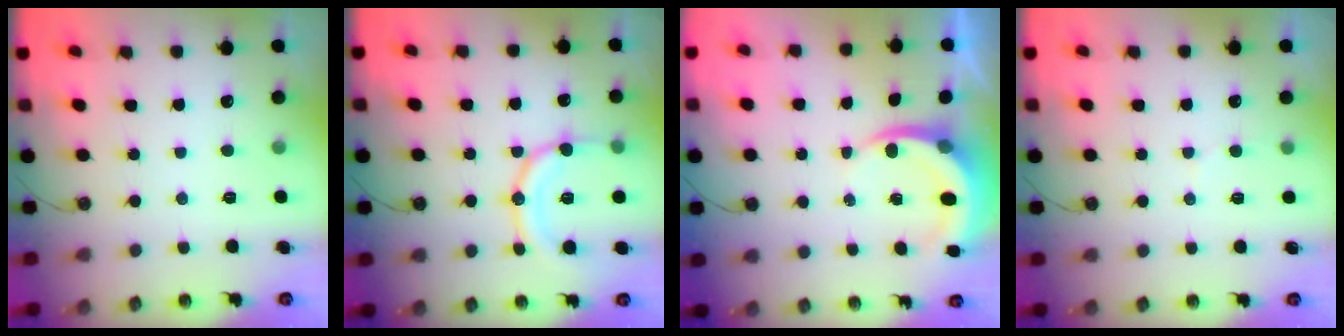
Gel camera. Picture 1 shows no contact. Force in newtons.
{"total": 16.7, "press": 16.4, "slide": 2.8}
{"total": 4.8, "press": 4.8, "slide": 0.1}
{"total": 3.7, "press": 3.7, "slide": 0.4}